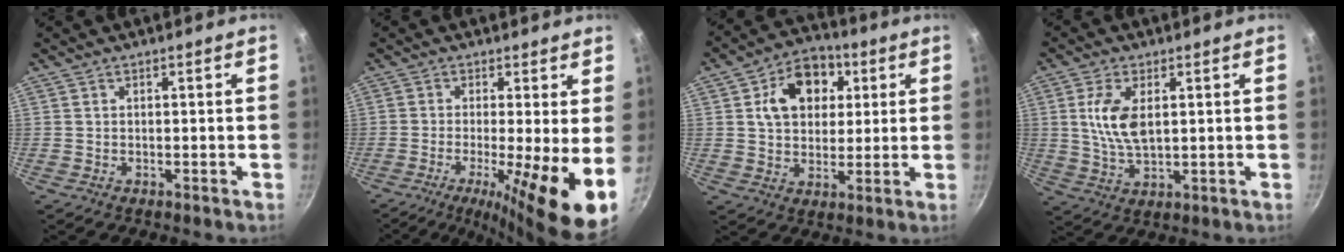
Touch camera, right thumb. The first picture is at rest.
{"total": 12.9, "force": [-2.7, 2.1, 12.5], "torque": [-0.196, -0.015, -0.044]}
{"total": 13.0, "force": [3.9, 9.7, 7.8], "torque": [-0.088, 0.006, 0.053]}
{"total": 8.5, "force": [1.8, 4.3, 7.1], "torque": [-0.136, -0.009, 0.035]}